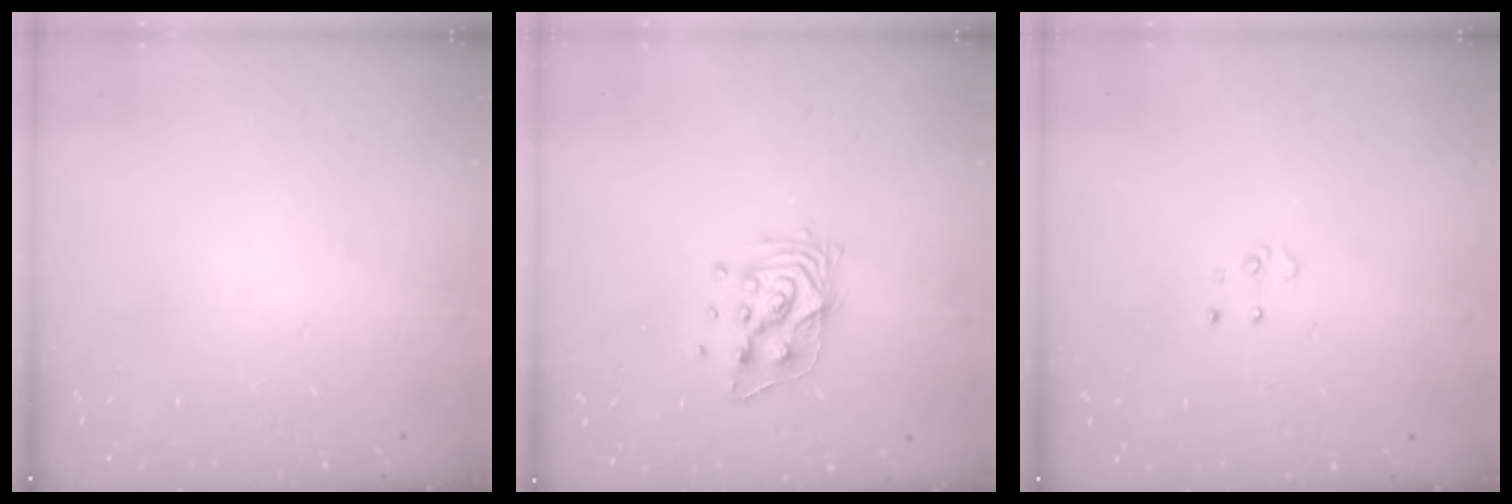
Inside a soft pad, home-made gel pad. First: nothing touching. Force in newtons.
{"total": 10.3, "press": 10.3, "slide": 0.7}
{"total": 3.9, "press": 3.9, "slide": 0.3}